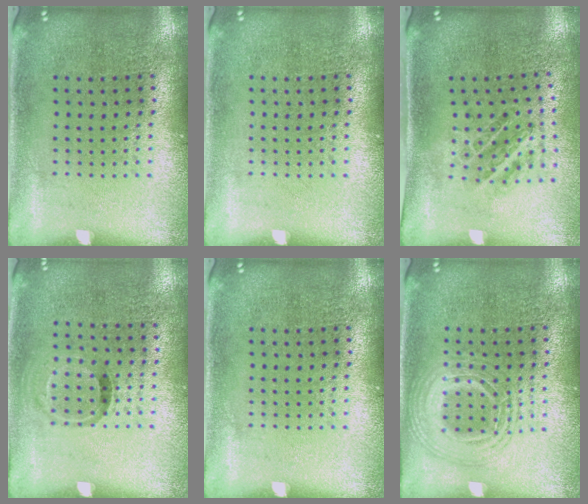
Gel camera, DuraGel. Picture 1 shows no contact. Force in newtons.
{"total": 0.0}
{"total": 1.0, "press": 1.0, "slide": 0.2}
{"total": 0.8, "press": 0.6, "slide": 0.6}
{"total": 0.0}
{"total": 1.7, "press": 1.7, "slide": 0.1}